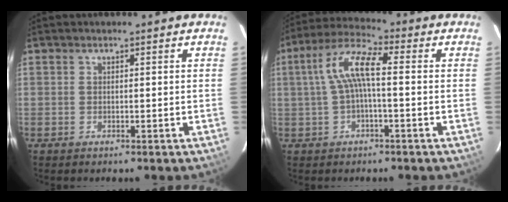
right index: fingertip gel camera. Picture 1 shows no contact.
{"total": 8.1, "force": [0.2, 2.1, 7.9], "torque": [-0.166, 0.021, 0.004]}